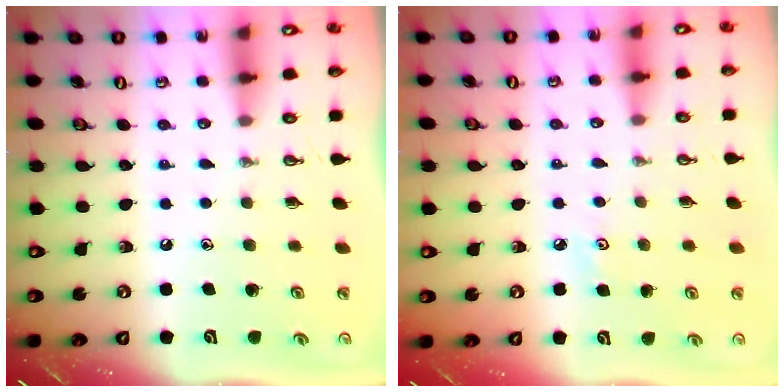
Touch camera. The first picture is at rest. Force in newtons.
{"total": 3.3, "press": 3.3, "slide": 0.4}